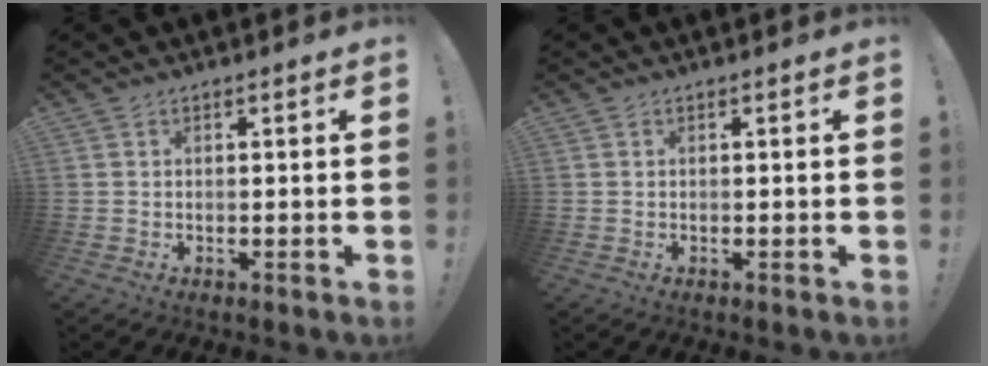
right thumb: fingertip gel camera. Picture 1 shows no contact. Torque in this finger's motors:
{"motor_torque": [-0.02, -0.02, 0.00, 0.00, 0.03]}